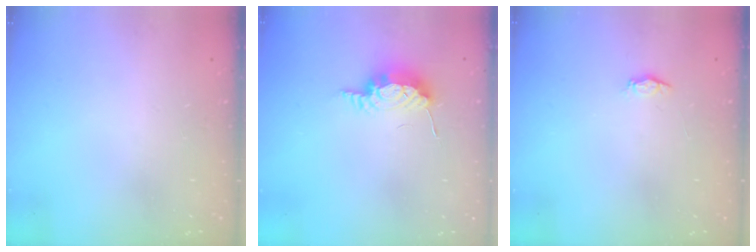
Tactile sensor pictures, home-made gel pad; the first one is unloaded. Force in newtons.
{"total": 8.4, "press": 8.3, "slide": 1.4}
{"total": 2.2, "press": 2.1, "slide": 0.3}